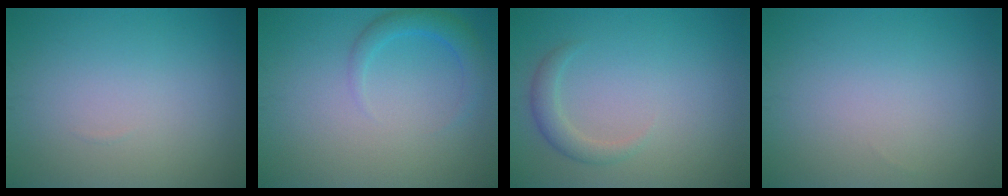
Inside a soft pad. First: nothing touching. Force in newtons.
{"total": 2.2, "press": 2.2, "slide": 0.3}
{"total": 1.8, "press": 1.8, "slide": 0.2}
{"total": 0.0}